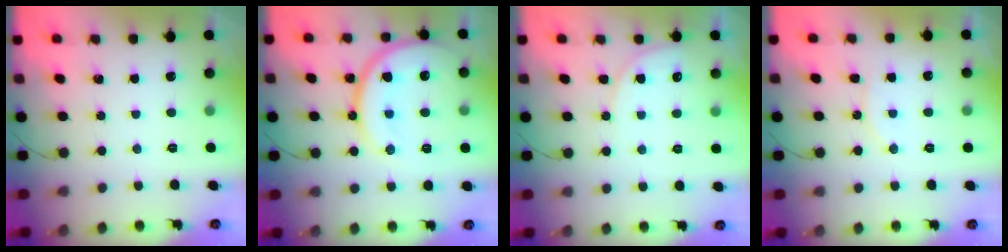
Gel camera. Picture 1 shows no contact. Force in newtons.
{"total": 18.2, "press": 18.1, "slide": 1.9}
{"total": 6.1, "press": 6.1, "slide": 0.3}
{"total": 8.7, "press": 8.7, "slide": 0.4}